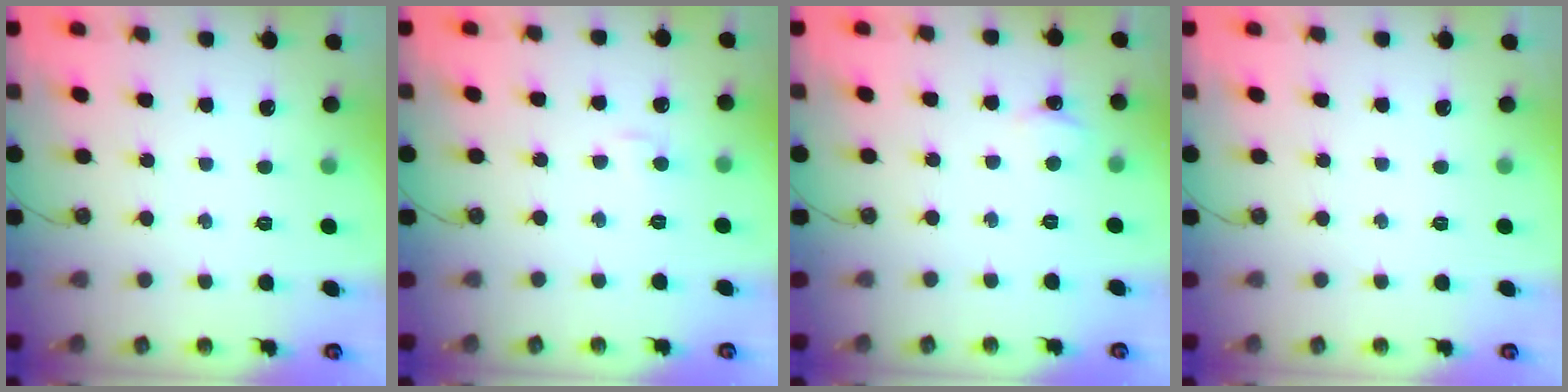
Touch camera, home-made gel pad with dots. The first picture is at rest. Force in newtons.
{"total": 4.0, "press": 3.9, "slide": 0.6}
{"total": 2.0, "press": 2.0, "slide": 0.3}
{"total": 0.0}